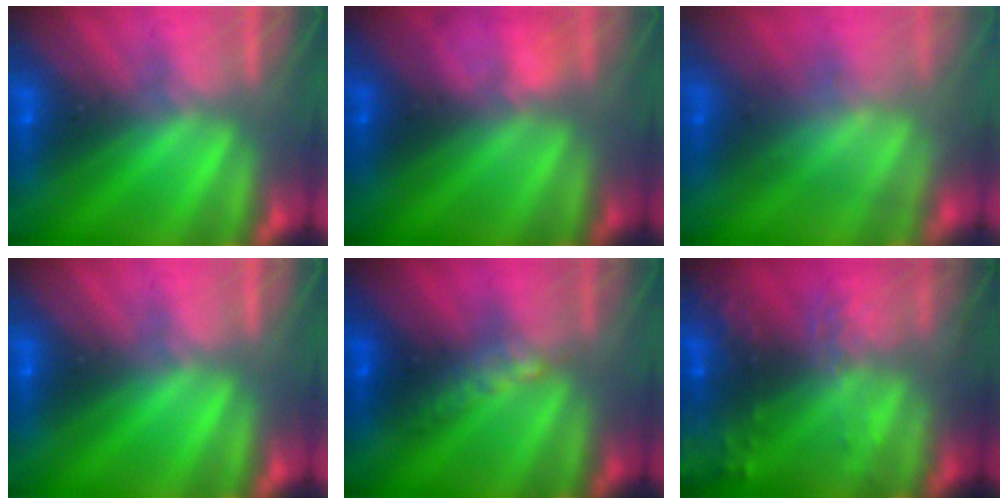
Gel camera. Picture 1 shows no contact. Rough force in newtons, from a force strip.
{"total": 2.4}
{"total": 3.3}
{"total": 0.0}
{"total": 3.1}
{"total": 8.2}